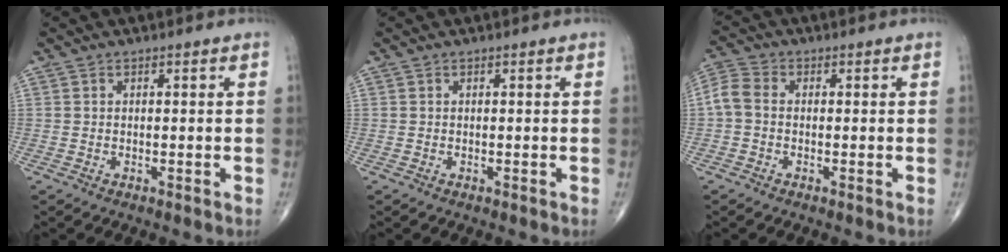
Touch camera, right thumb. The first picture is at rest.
{"total": 0.0}
{"total": 4.6, "force": [-0.4, 3.3, 3.3], "torque": [-0.075, 0.013, -0.019]}